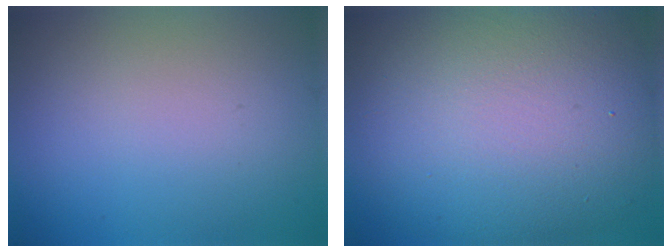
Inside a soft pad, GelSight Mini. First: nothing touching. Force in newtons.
{"total": 14.6, "press": 14.6, "slide": 0.7}